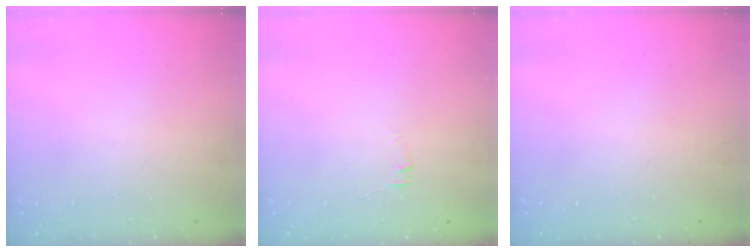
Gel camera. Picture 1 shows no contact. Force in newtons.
{"total": 3.8, "press": 3.7, "slide": 0.9}
{"total": 0.0}